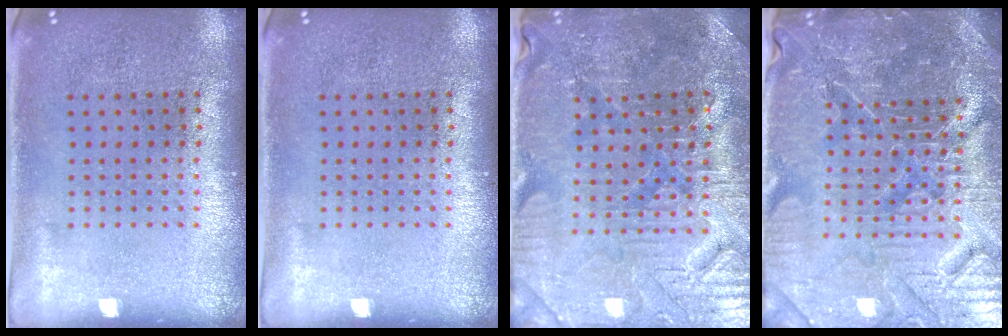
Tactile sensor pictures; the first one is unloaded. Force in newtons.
{"total": 0.0}
{"total": 3.5, "press": 3.5, "slide": 0.5}
{"total": 5.9, "press": 5.5, "slide": 2.2}